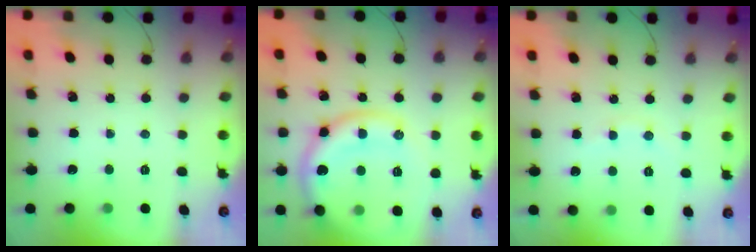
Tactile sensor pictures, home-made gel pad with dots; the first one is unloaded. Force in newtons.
{"total": 15.6, "press": 15.5, "slide": 1.1}
{"total": 5.7, "press": 5.6, "slide": 1.0}